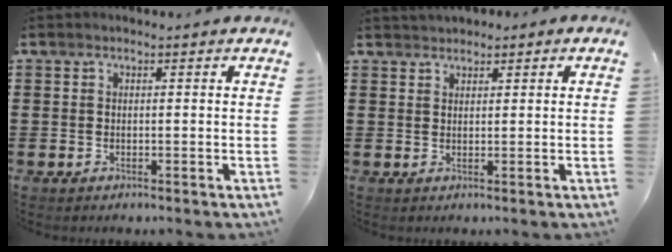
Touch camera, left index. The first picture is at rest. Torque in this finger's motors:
{"motor_torque": [1.09, -1.04, 0.44, 0.14]}